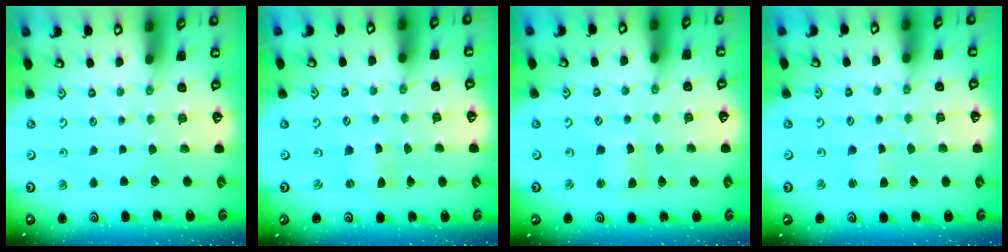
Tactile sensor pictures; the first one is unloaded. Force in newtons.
{"total": 0.0}
{"total": 1.8, "press": 1.8, "slide": 0.3}
{"total": 1.9, "press": 1.9, "slide": 0.3}